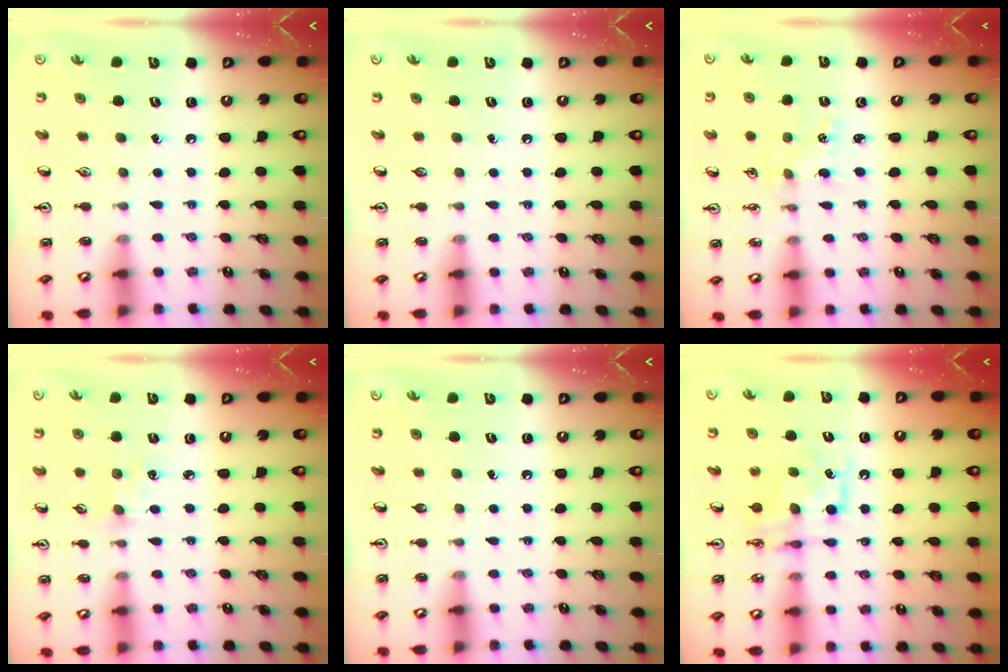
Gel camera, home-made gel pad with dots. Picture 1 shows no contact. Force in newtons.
{"total": 0.0}
{"total": 1.6, "press": 1.5, "slide": 0.2}
{"total": 2.6, "press": 2.5, "slide": 0.5}
{"total": 0.0}
{"total": 8.0, "press": 8.0, "slide": 0.5}